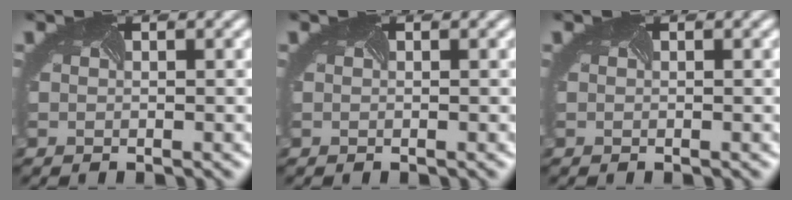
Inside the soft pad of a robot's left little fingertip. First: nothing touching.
{"total": 0.0}
{"total": 0.0}